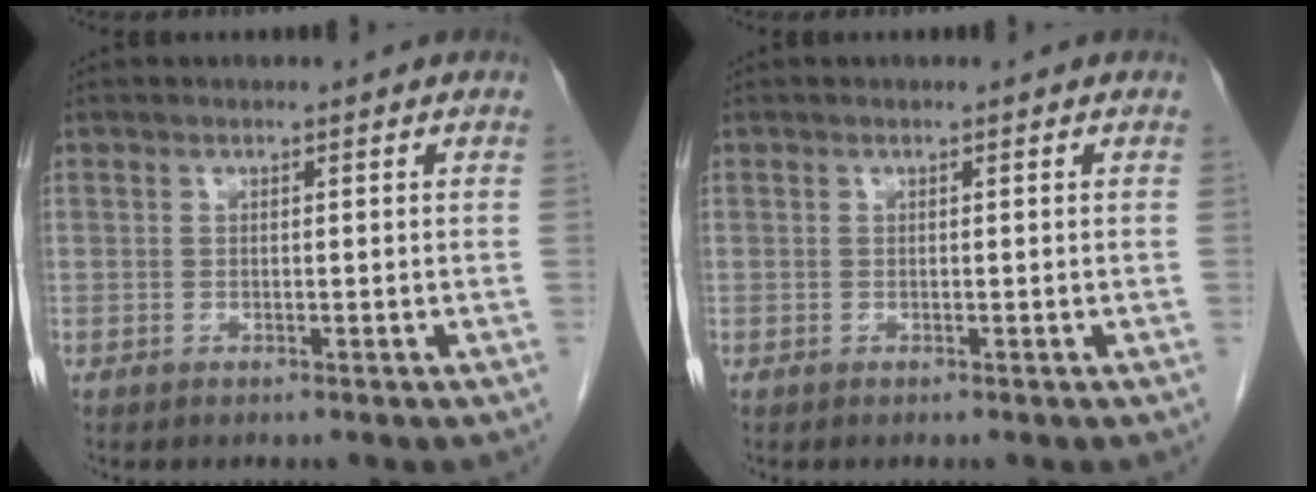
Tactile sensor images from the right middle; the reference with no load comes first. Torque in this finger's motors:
{"motor_torque": [-0.47, -0.08, -0.09, 0.00]}